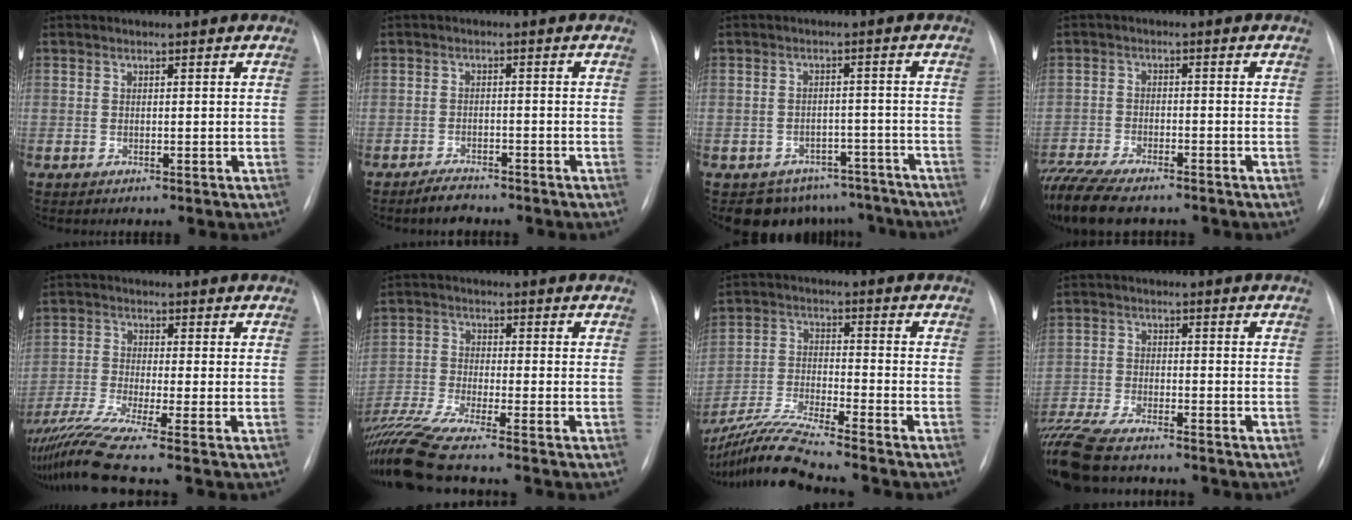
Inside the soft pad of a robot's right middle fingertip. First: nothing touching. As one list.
[{"total": 2.3, "force": [-1.8, 1.1, 0.9], "torque": [-0.017, 0.000, -0.021]}, {"total": 9.5, "force": [-7.9, 5.3, 0.2], "torque": [0.022, 0.031, -0.089]}, {"total": 13.1, "force": [-11.0, 3.1, 6.4], "torque": [-0.127, -0.018, -0.176]}, {"total": 9.0, "force": [-7.0, -1.9, 5.4], "torque": [-0.104, -0.019, -0.123]}, {"total": 12.0, "force": [-10.1, -1.0, 6.5], "torque": [-0.131, -0.020, -0.183]}, {"total": 11.3, "force": [-10.1, -2.0, 4.7], "torque": [-0.088, -0.022, -0.185]}, {"total": 12.2, "force": [-10.4, 2.1, 5.9], "torque": [-0.111, -0.020, -0.174]}]